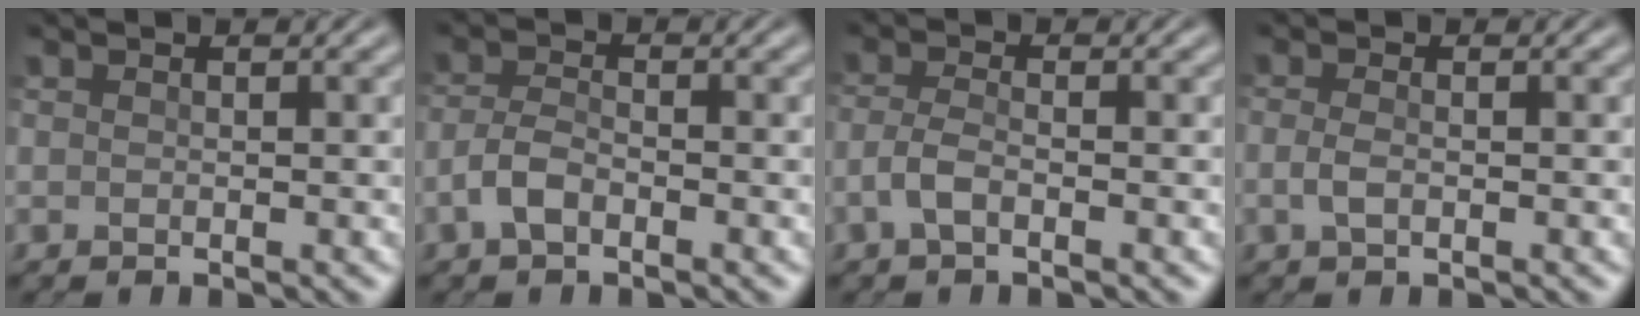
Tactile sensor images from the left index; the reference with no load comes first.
{"total": 1.9, "force": [-1.1, 0.9, 1.3], "torque": [-0.031, 0.009, -0.029]}
{"total": 1.8, "force": [-0.9, 0.6, 1.4], "torque": [-0.036, 0.006, -0.025]}
{"total": 1.2, "force": [-0.2, 0.5, 1.0], "torque": [-0.028, 0.002, -0.008]}